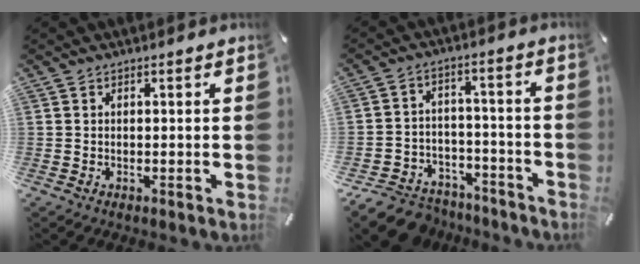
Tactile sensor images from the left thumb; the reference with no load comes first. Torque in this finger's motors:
{"motor_torque": [-0.44, 0.62, 0.11, 0.27, 0.02]}